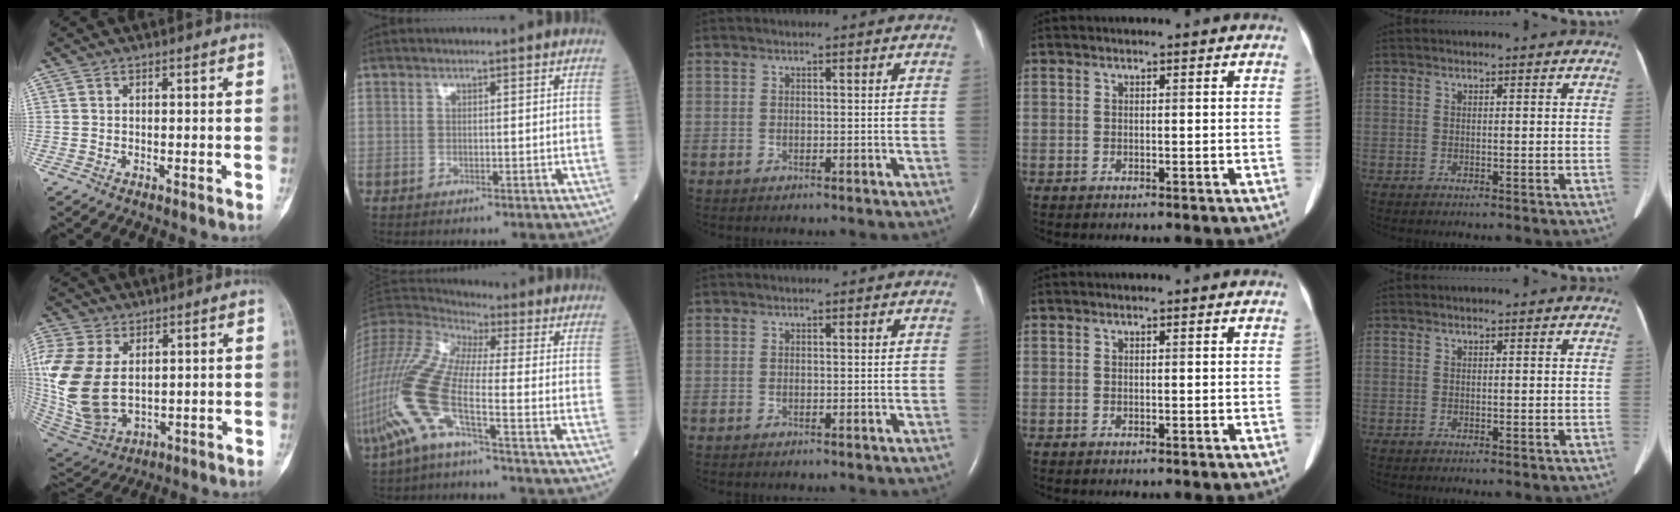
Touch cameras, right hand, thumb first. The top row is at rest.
{"thumb": {"total": 18.1, "force": [2.5, 11.5, 13.7], "torque": [-0.318, -0.019, 0.065]}, "index": {"total": 15.7, "force": [-5.6, 2.1, 14.6], "torque": [-0.338, -0.002, -0.112]}}